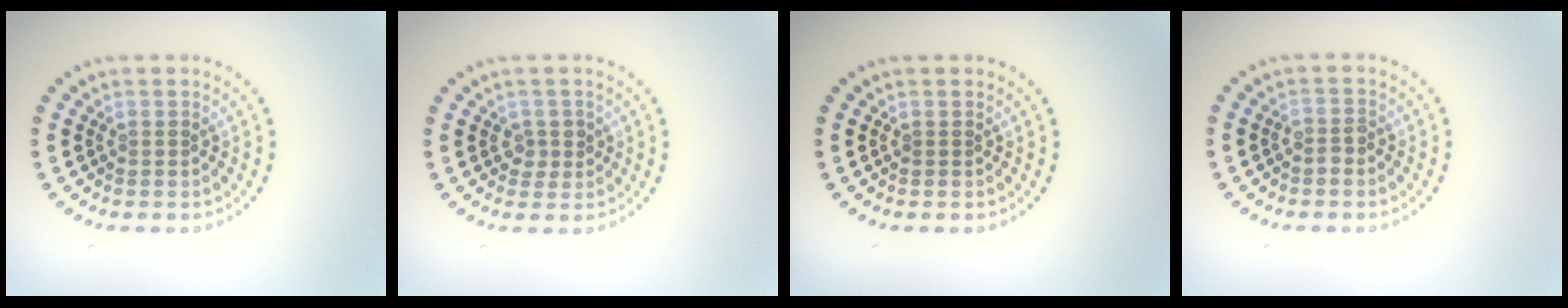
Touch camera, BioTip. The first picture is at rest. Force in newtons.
{"total": 1.4, "press": 1.3, "slide": 0.7}
{"total": 0.0}
{"total": 1.1, "press": 0.9, "slide": 0.6}